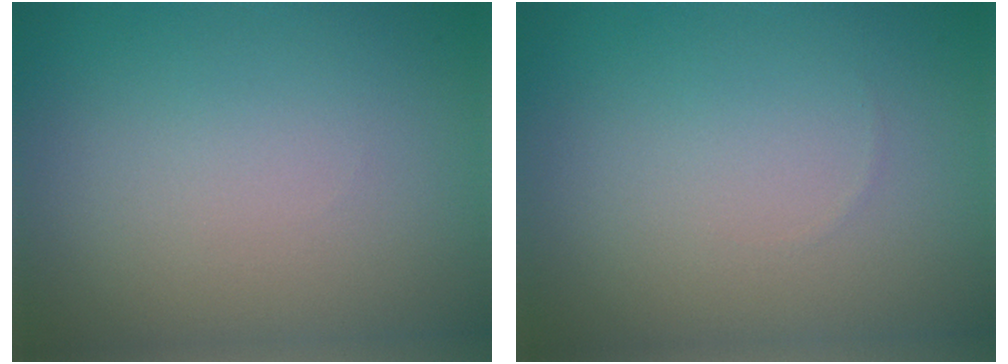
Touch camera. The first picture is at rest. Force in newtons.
{"total": 0.0}